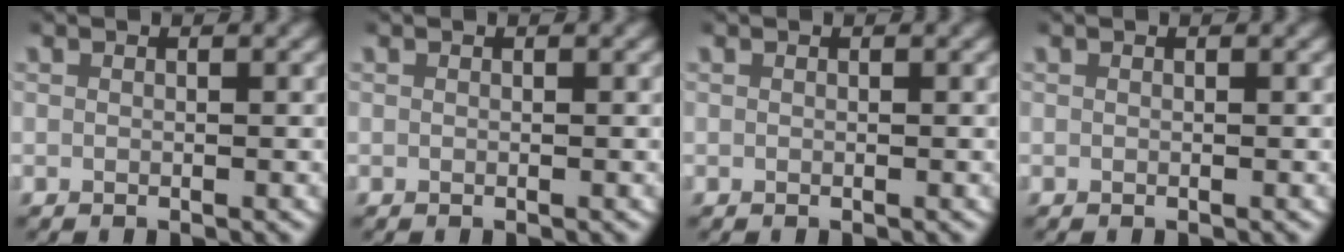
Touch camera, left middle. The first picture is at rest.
{"total": 0.0}
{"total": 0.0}
{"total": 0.0}